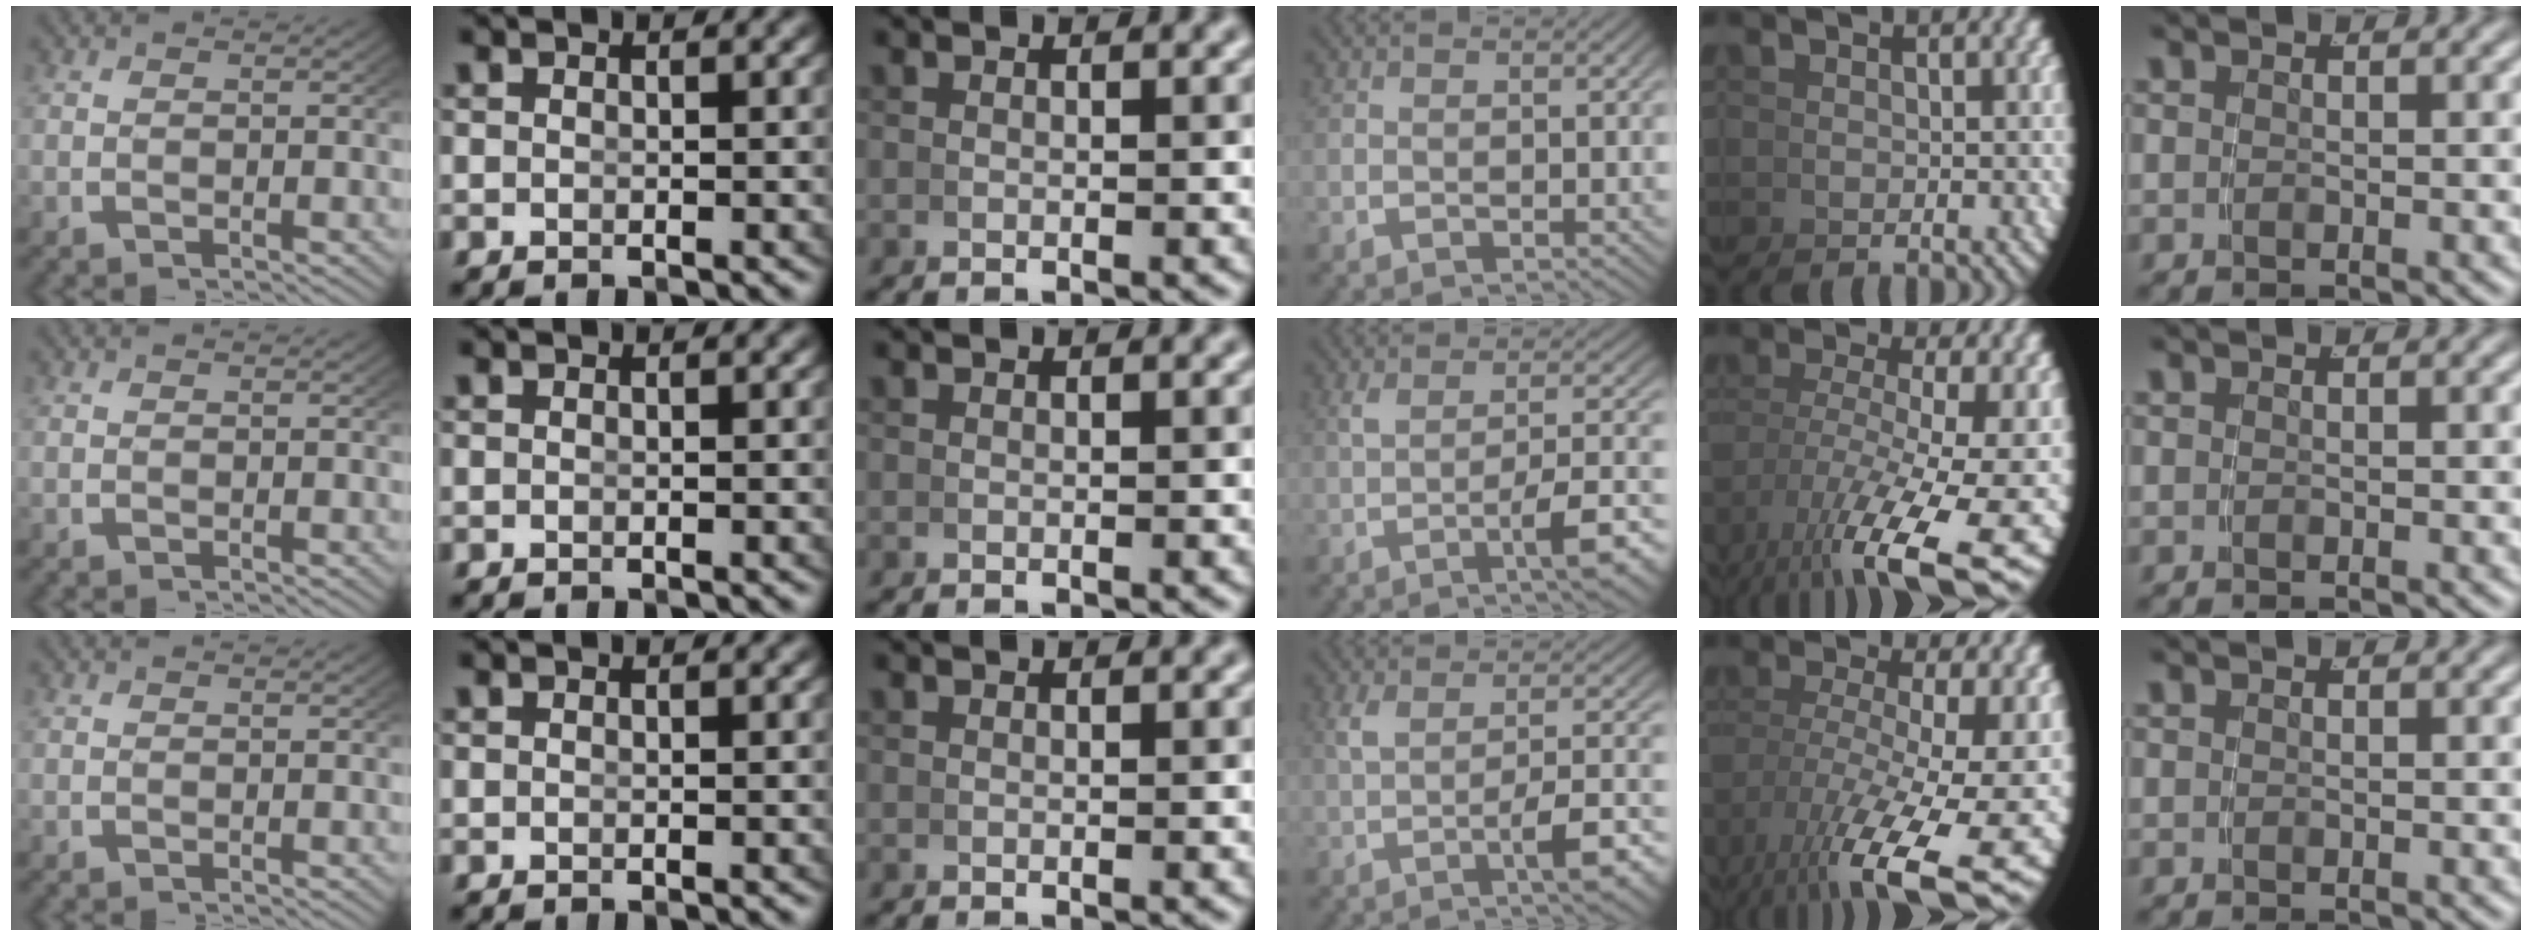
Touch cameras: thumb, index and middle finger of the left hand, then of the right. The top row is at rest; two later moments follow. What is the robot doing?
{"motion": "lift_and_place", "object": "cup"}